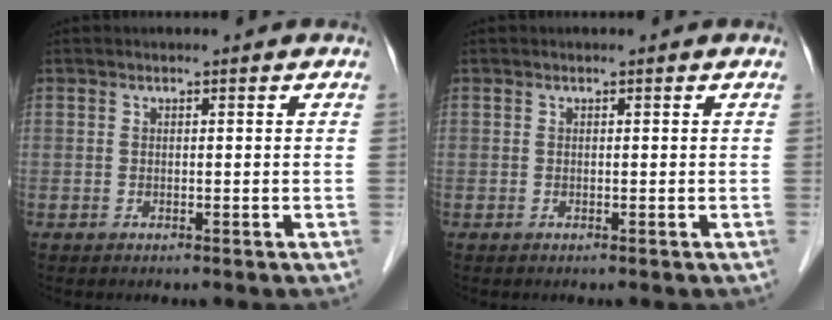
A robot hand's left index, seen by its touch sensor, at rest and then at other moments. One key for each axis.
{"total": 0.0}